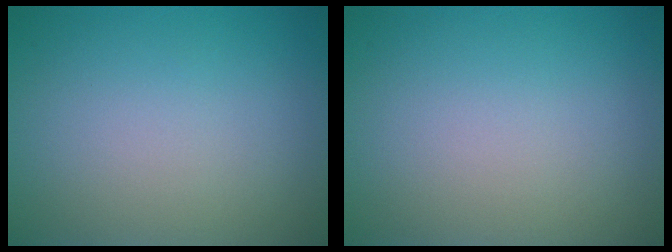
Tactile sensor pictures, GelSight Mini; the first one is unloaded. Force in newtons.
{"total": 0.0}